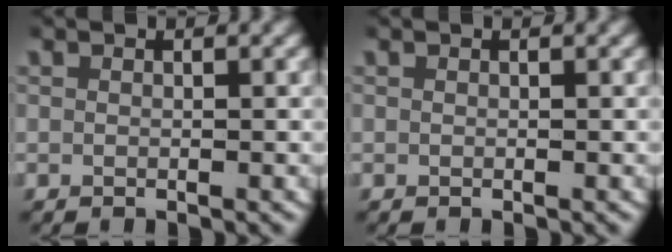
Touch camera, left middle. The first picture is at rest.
{"total": 0.0}